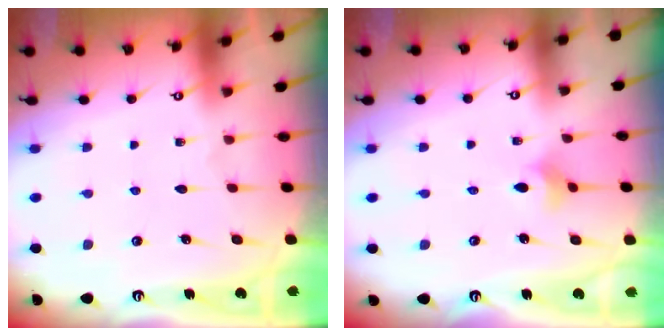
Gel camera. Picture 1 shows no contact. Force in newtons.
{"total": 4.2, "press": 4.2, "slide": 0.7}